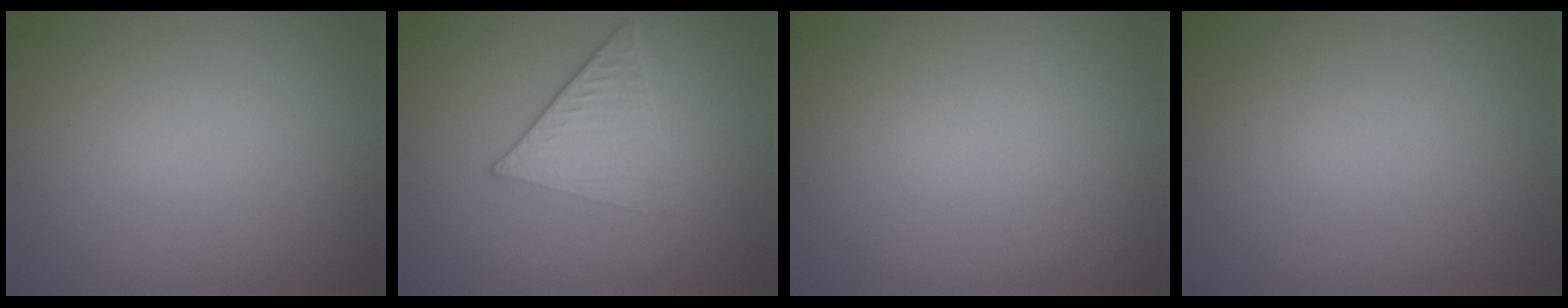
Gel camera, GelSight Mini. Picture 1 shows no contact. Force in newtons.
{"total": 3.4, "press": 2.8, "slide": 1.9}
{"total": 0.0}
{"total": 0.0}